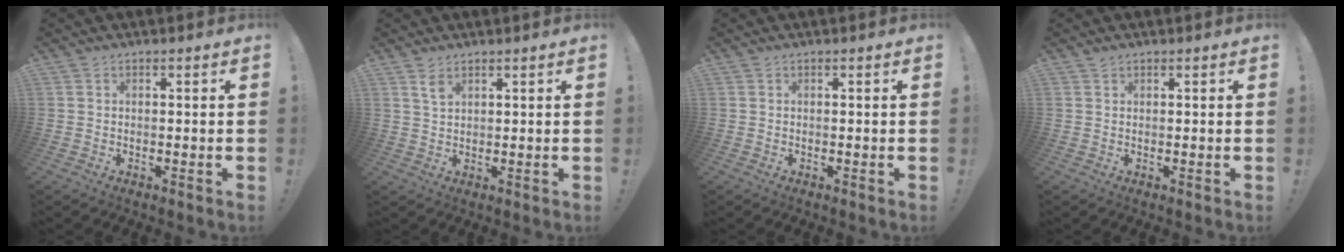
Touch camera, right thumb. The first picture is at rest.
{"total": 3.2, "force": [2.0, 1.4, 2.0], "torque": [-0.034, -0.010, 0.035]}
{"total": 0.0}
{"total": 0.7, "force": [0.6, 0.2, 0.2], "torque": [0.001, -0.002, 0.012]}